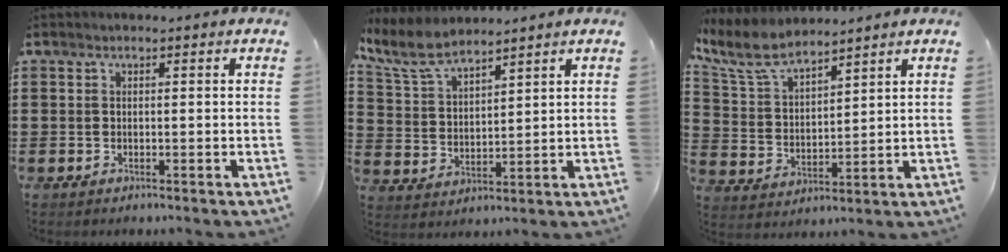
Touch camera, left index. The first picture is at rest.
{"total": 7.3, "force": [6.2, 1.9, 3.3], "torque": [-0.087, -0.013, 0.116]}
{"total": 7.6, "force": [6.6, 2.1, 3.2], "torque": [-0.090, -0.021, 0.120]}